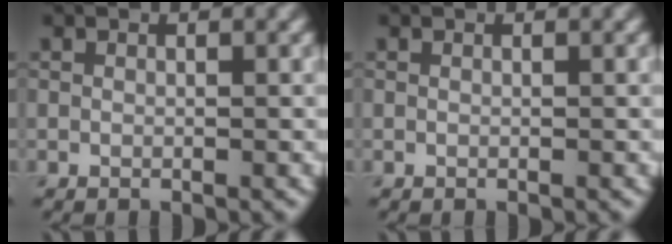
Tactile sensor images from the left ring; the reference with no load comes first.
{"total": 0.0}